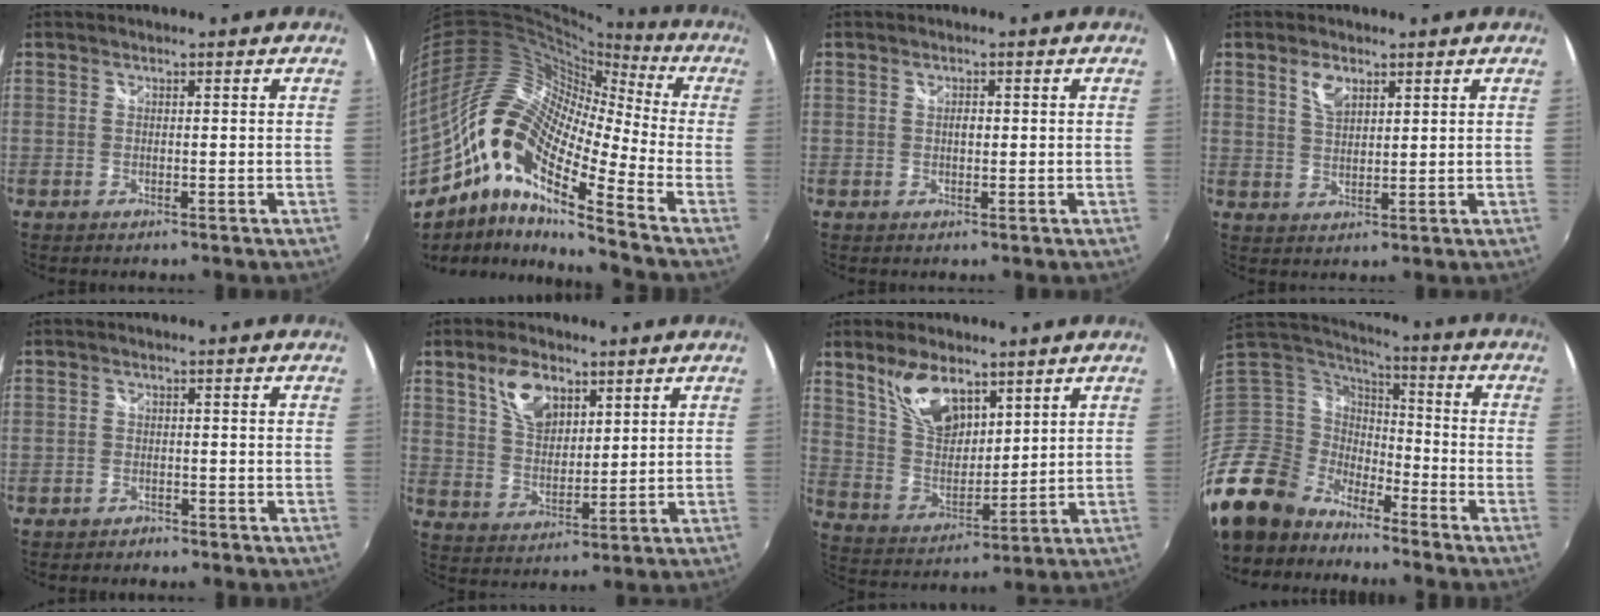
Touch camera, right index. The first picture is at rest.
{"total": 18.1, "force": [-7.3, 5.8, 15.5], "torque": [-0.249, -0.010, -0.162]}
{"total": 1.2, "force": [0.1, 0.7, 0.9], "torque": [-0.015, 0.002, 0.001]}
{"total": 4.2, "force": [2.3, 2.2, 2.8], "torque": [-0.046, 0.005, 0.042]}
{"total": 2.0, "force": [-1.7, 1.1, 0.1], "torque": [-0.009, -0.001, -0.030]}
{"total": 8.6, "force": [4.7, 4.7, 5.5], "torque": [-0.099, 0.014, 0.091]}
{"total": 11.4, "force": [7.1, 5.7, 6.8], "torque": [-0.127, 0.010, 0.145]}
{"total": 15.9, "force": [-12.8, 8.3, 4.2], "torque": [-0.118, 0.012, -0.255]}